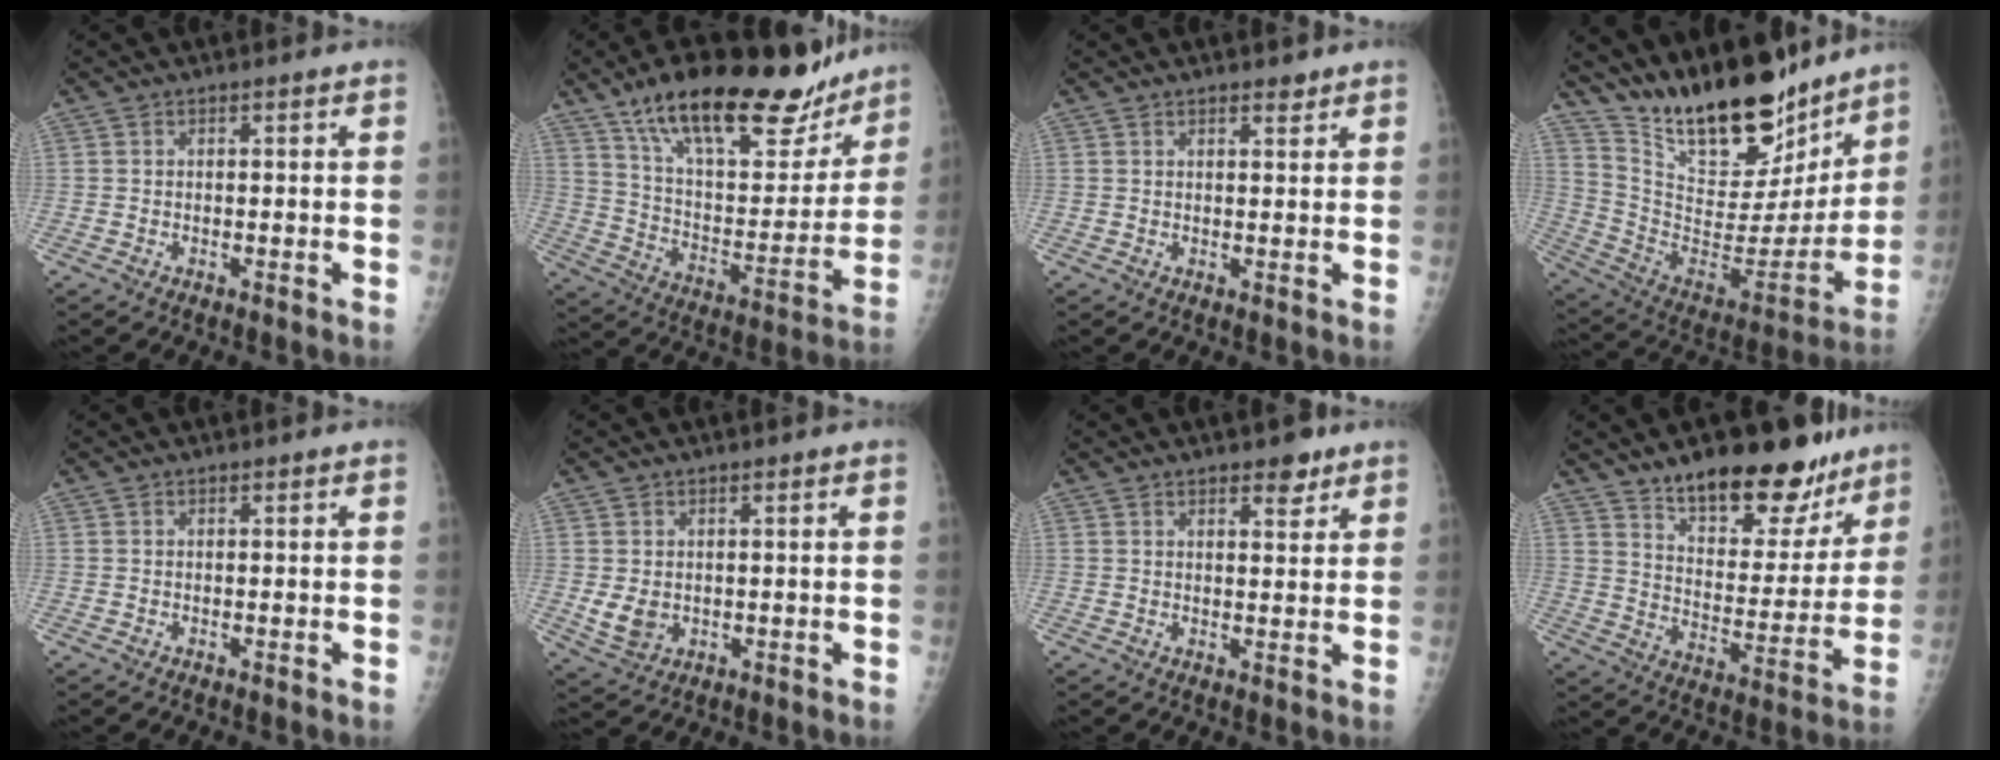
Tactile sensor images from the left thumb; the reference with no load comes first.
{"total": 27.9, "force": [19.5, 10.6, 17.0], "torque": [-0.222, -0.062, 0.311]}
{"total": 1.8, "force": [1.4, 0.7, 0.8], "torque": [-0.004, -0.009, 0.019]}
{"total": 25.9, "force": [20.6, 9.0, 12.9], "torque": [-0.182, -0.100, 0.343]}
{"total": 0.0}
{"total": 4.1, "force": [0.2, 3.3, 2.4], "torque": [-0.038, -0.011, 0.017]}
{"total": 4.1, "force": [2.8, 1.9, 2.3], "torque": [-0.013, -0.015, 0.039]}
{"total": 21.4, "force": [15.5, 9.2, 11.4], "torque": [-0.112, -0.094, 0.235]}